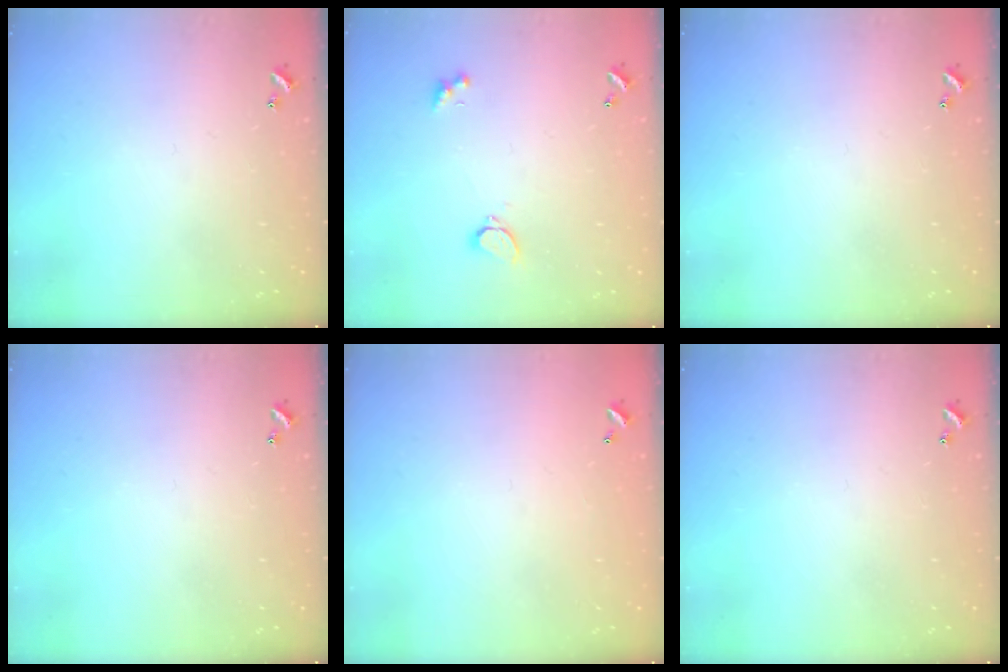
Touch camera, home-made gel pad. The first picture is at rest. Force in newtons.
{"total": 1.6, "press": 1.5, "slide": 0.5}
{"total": 0.0}
{"total": 0.0}
{"total": 2.8, "press": 2.8, "slide": 0.1}
{"total": 0.0}